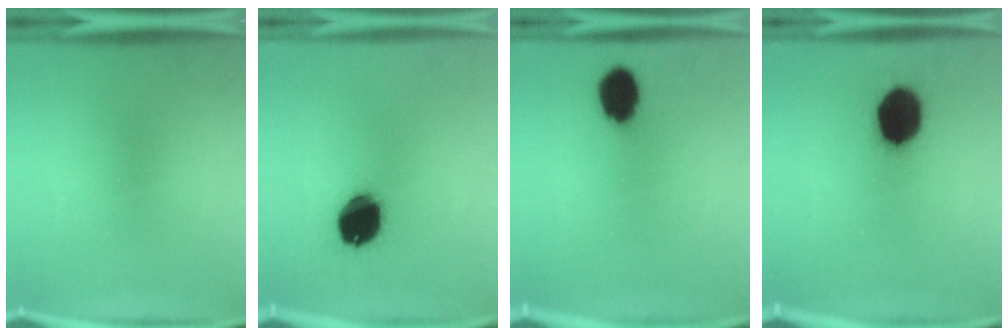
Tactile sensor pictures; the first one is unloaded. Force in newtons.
{"total": 14.8}
{"total": 9.6}
{"total": 15.6}